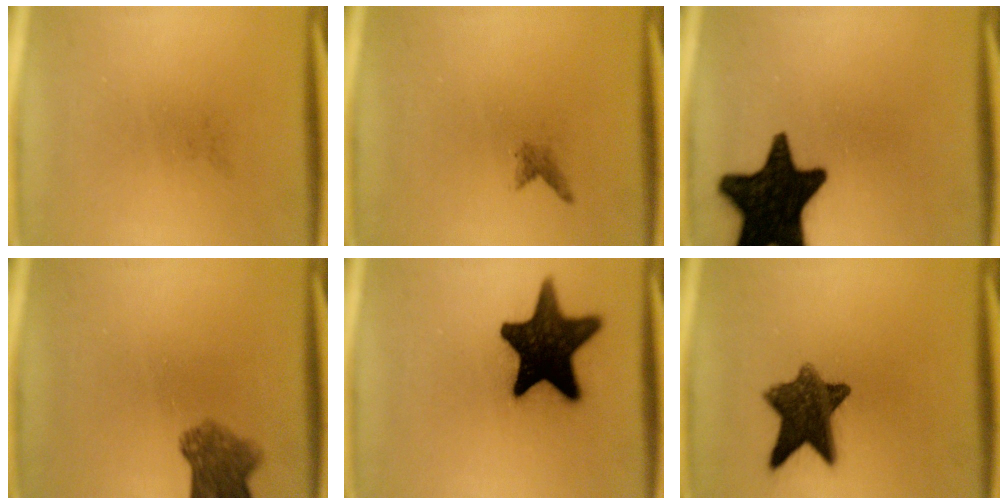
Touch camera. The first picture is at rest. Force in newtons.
{"total": 1.0}
{"total": 19.6}
{"total": 6.2}
{"total": 18.4}
{"total": 10.4}